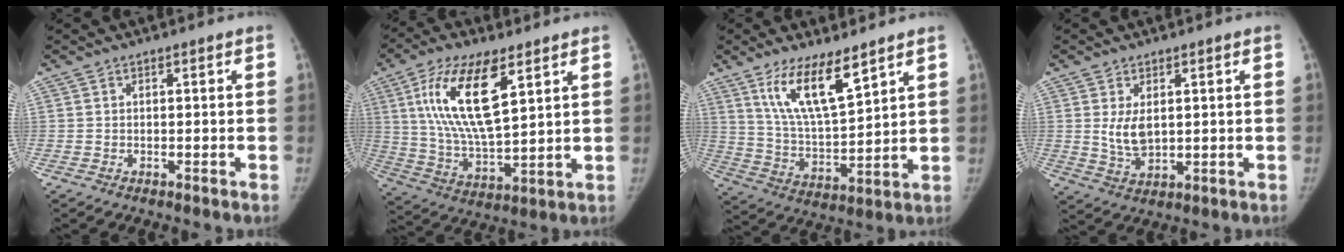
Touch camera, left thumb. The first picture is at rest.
{"total": 17.4, "force": [7.1, 6.5, 14.4], "torque": [-0.268, -0.027, 0.136]}
{"total": 12.6, "force": [7.9, 3.6, 9.1], "torque": [-0.150, -0.050, 0.161]}
{"total": 5.2, "force": [1.0, 3.0, 4.1], "torque": [-0.068, -0.013, 0.028]}